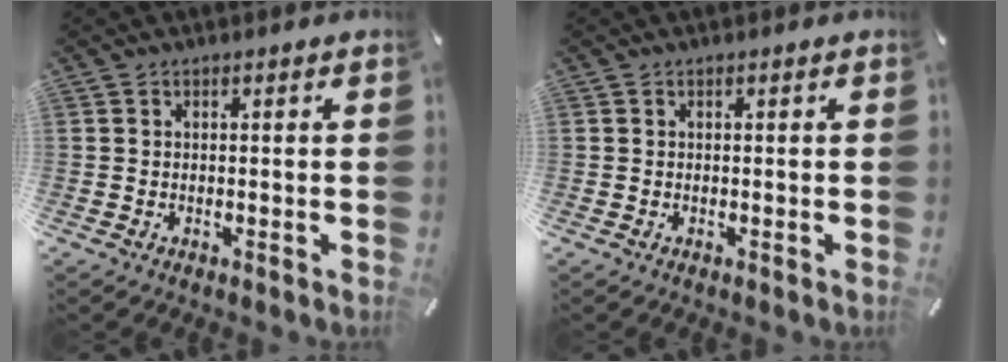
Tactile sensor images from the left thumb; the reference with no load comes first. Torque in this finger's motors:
{"motor_torque": [-0.09, -0.09, -0.02, 0.01, 0.00]}